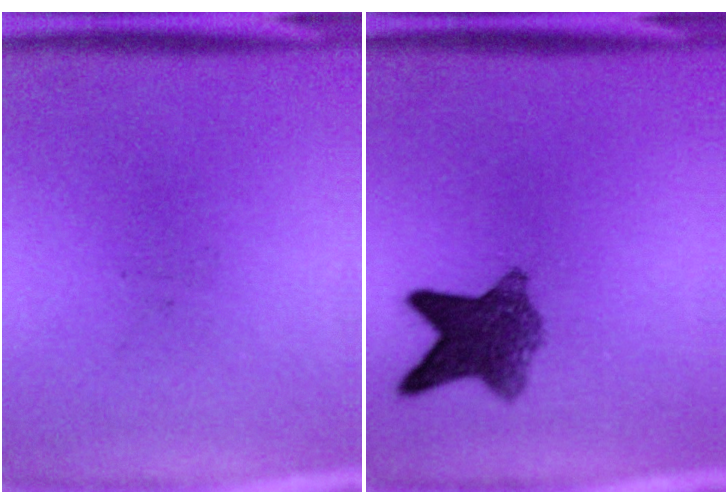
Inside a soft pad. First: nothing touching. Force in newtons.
{"total": 7.8}